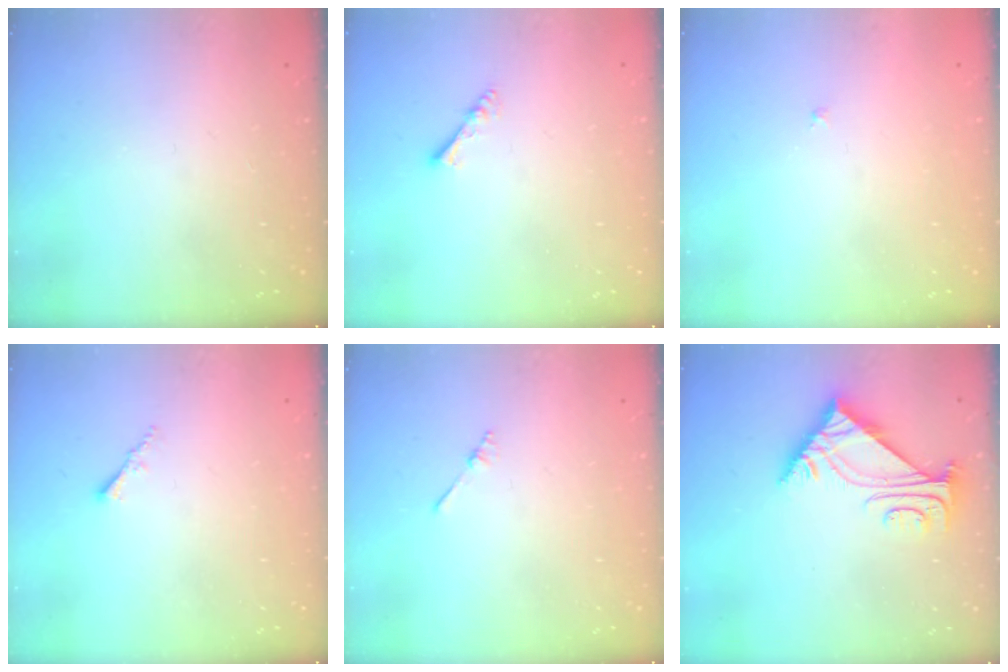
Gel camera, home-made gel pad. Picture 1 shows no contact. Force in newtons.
{"total": 2.7, "press": 2.7, "slide": 0.4}
{"total": 0.9, "press": 0.9, "slide": 0.2}
{"total": 1.2, "press": 1.1, "slide": 0.4}
{"total": 2.0, "press": 2.0, "slide": 0.3}
{"total": 5.5, "press": 5.4, "slide": 0.9}